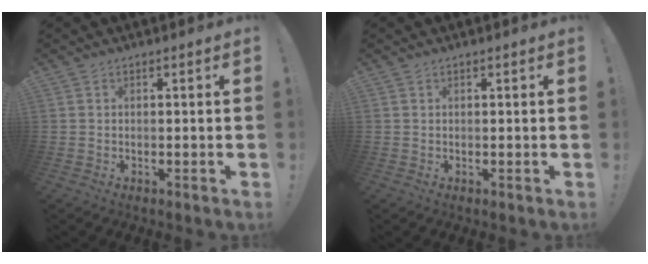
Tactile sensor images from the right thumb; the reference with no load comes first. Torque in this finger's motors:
{"motor_torque": [-0.15, 0.07, 0.04, -0.13, 0.07]}